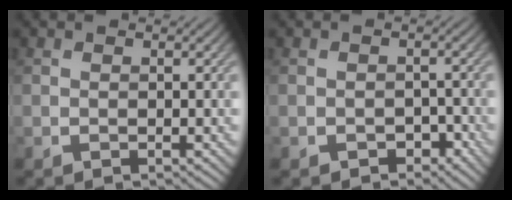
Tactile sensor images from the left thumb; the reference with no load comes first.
{"total": 1.7, "force": [-1.0, 1.1, 0.6], "torque": [-0.009, 0.001, -0.017]}